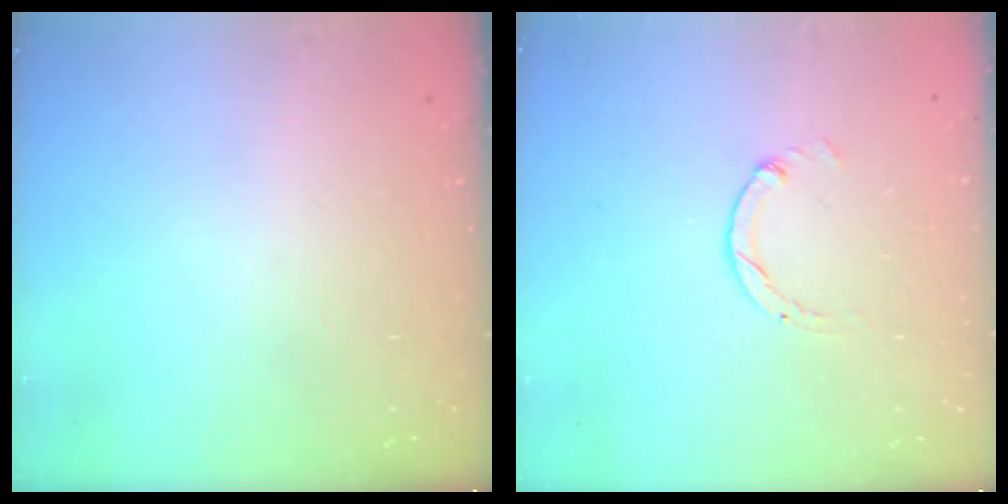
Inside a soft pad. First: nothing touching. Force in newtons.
{"total": 0.7, "press": 0.7, "slide": 0.2}